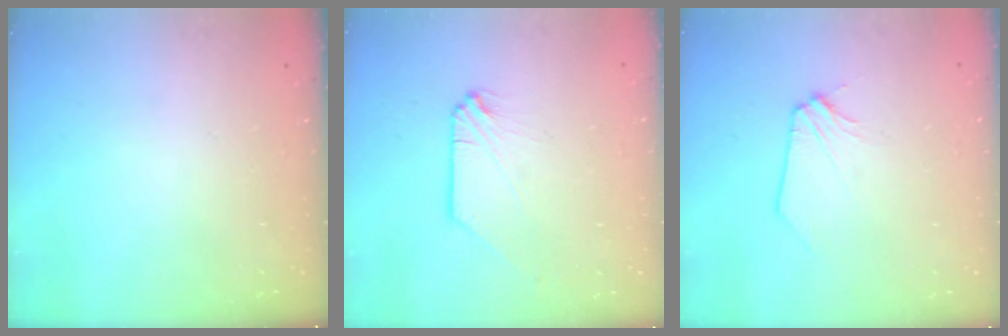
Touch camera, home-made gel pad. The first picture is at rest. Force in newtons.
{"total": 0.0}
{"total": 0.6, "press": 0.6, "slide": 0.1}